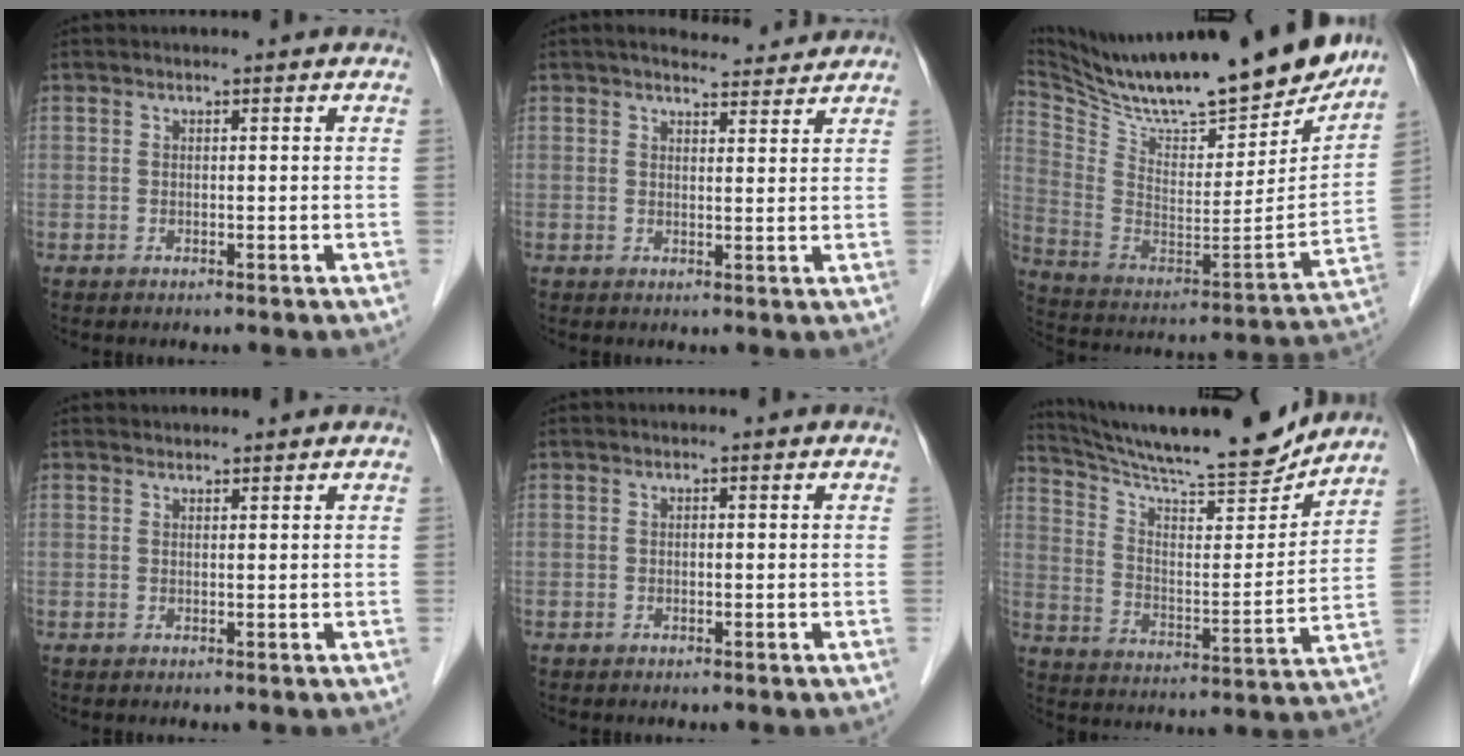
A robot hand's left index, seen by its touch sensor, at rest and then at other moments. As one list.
[{"total": 5.4, "force": [5.1, 1.1, 1.4], "torque": [-0.020, 0.009, 0.068]}, {"total": 29.0, "force": [25.3, 4.4, 13.5], "torque": [-0.241, -0.059, 0.383]}, {"total": 1.1, "force": [1.0, 0.2, -0.1], "torque": [-0.007, 0.011, 0.022]}, {"total": 0.0}, {"total": 18.6, "force": [17.5, 0.9, 6.4], "torque": [-0.118, -0.035, 0.270]}]